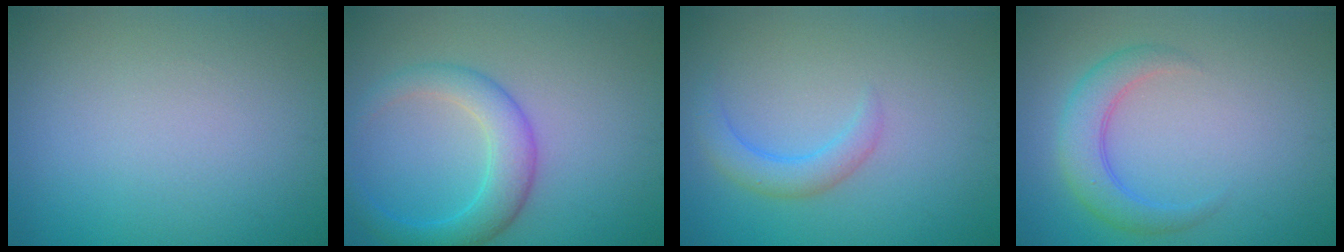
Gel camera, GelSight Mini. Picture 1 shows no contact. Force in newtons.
{"total": 4.0, "press": 4.0, "slide": 0.2}
{"total": 2.4, "press": 2.4, "slide": 0.3}
{"total": 3.6, "press": 3.6, "slide": 0.1}